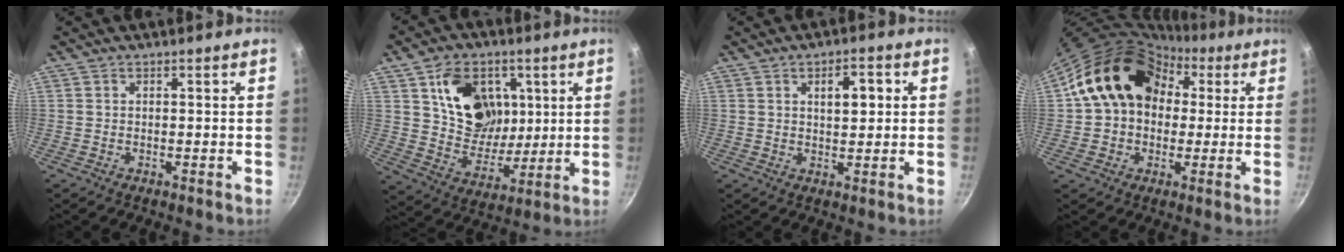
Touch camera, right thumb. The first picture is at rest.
{"total": 15.6, "force": [5.2, 11.8, 8.8], "torque": [-0.102, -0.030, 0.097]}
{"total": 5.5, "force": [1.4, 2.7, 4.5], "torque": [-0.047, 0.001, 0.020]}
{"total": 17.2, "force": [3.4, 13.7, 9.7], "torque": [-0.125, 0.043, 0.049]}